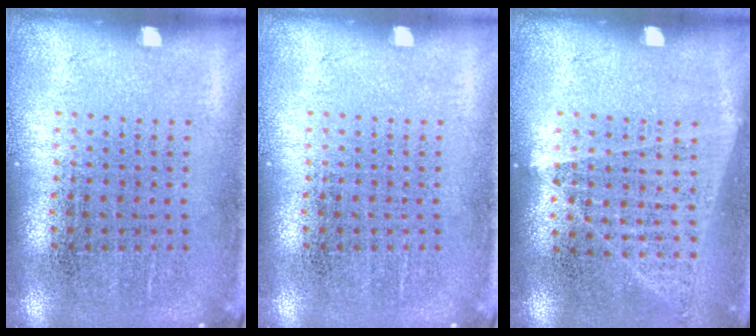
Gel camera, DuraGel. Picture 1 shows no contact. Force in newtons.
{"total": 0.0}
{"total": 1.0, "press": 1.0, "slide": 0.3}